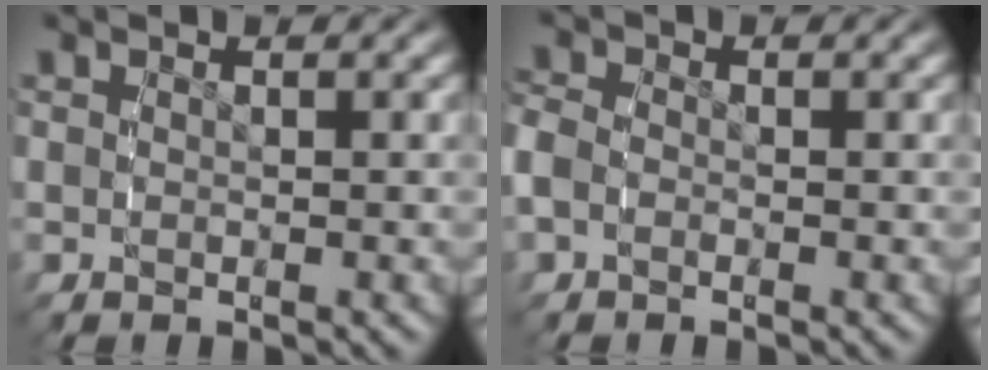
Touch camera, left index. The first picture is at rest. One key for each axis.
{"total": 2.1, "fx": -0.6, "fy": 1.8, "fz": 0.9, "tx": -0.037, "ty": -0.003, "tz": -0.013}